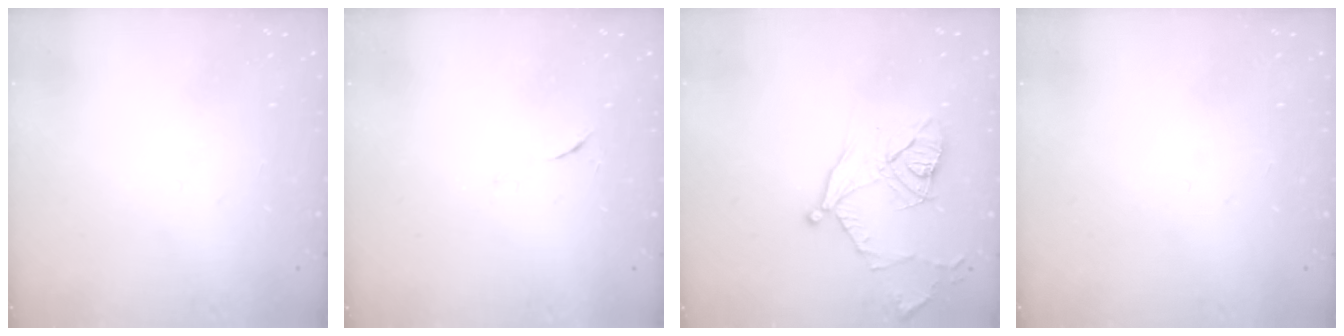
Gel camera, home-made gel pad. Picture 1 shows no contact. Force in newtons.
{"total": 4.3, "press": 4.1, "slide": 1.2}
{"total": 13.8, "press": 13.7, "slide": 1.8}
{"total": 0.0}